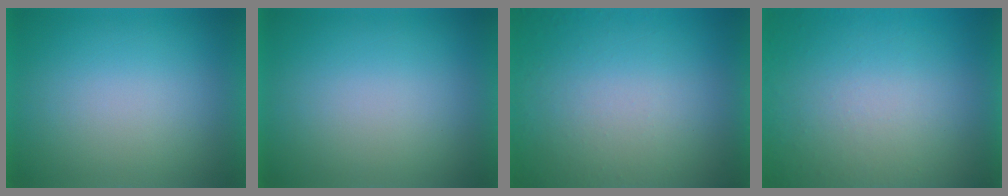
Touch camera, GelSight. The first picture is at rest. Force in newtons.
{"total": 0.0}
{"total": 4.7}
{"total": 8.6}